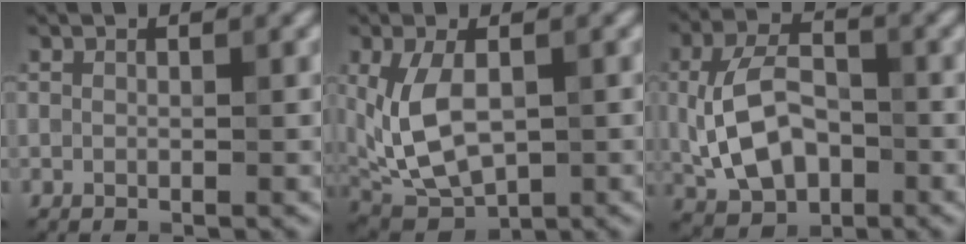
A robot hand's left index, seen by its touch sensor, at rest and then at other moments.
{"total": 6.5, "force": [0.2, 3.7, 5.4], "torque": [-0.122, -0.009, 0.012]}
{"total": 7.1, "force": [-0.7, 4.6, 5.3], "torque": [-0.111, -0.003, -0.013]}